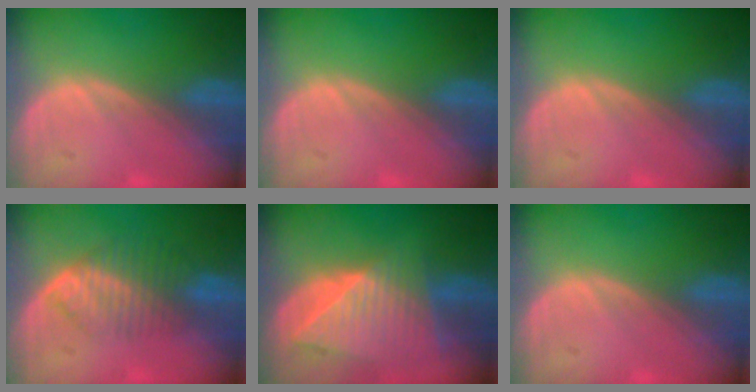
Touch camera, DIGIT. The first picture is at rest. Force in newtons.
{"total": 0.0}
{"total": 0.0}
{"total": 6.7, "press": 5.9, "slide": 3.2}
{"total": 9.1, "press": 8.0, "slide": 4.3}
{"total": 0.0}